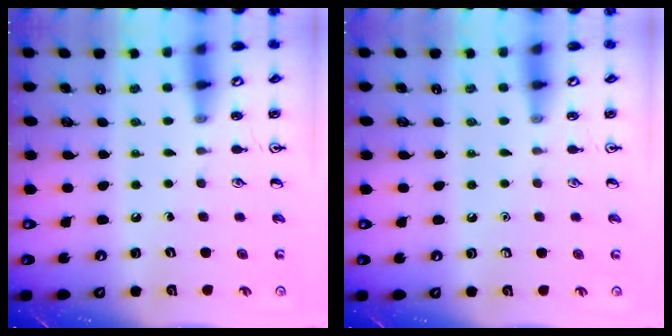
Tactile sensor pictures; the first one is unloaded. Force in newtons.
{"total": 0.0}